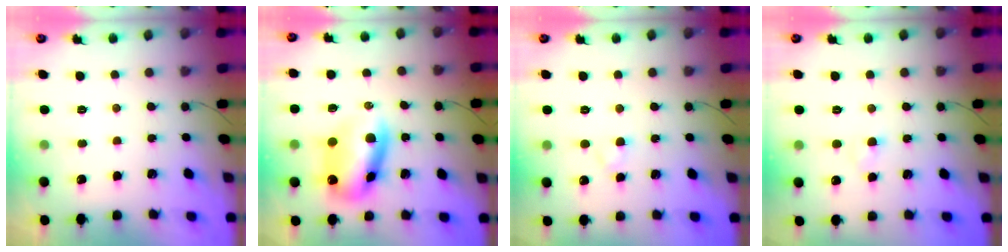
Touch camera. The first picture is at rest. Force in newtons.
{"total": 10.5, "press": 10.2, "slide": 2.7}
{"total": 1.9, "press": 1.7, "slide": 0.9}
{"total": 2.5, "press": 2.3, "slide": 1.1}